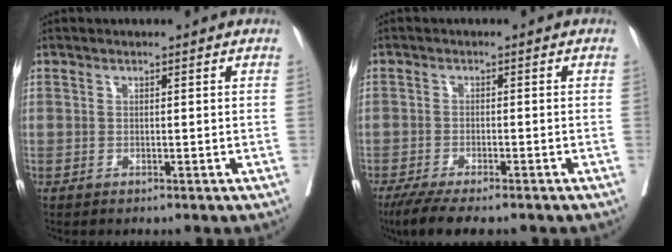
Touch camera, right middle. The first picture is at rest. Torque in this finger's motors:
{"motor_torque": [0.78, -0.77, 0.16, 0.04]}